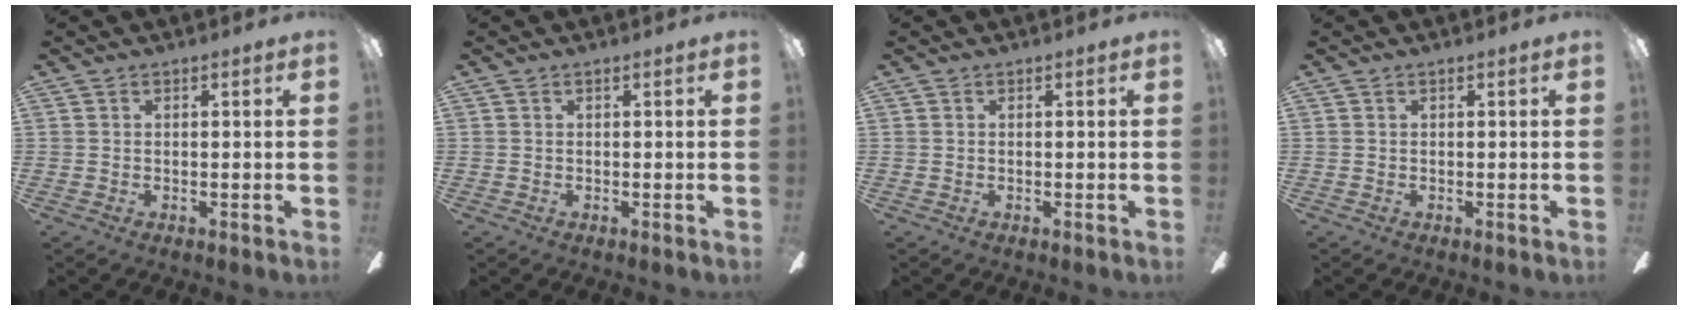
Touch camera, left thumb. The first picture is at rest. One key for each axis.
{"total": 0.0}
{"total": 0.0}
{"total": 0.0}